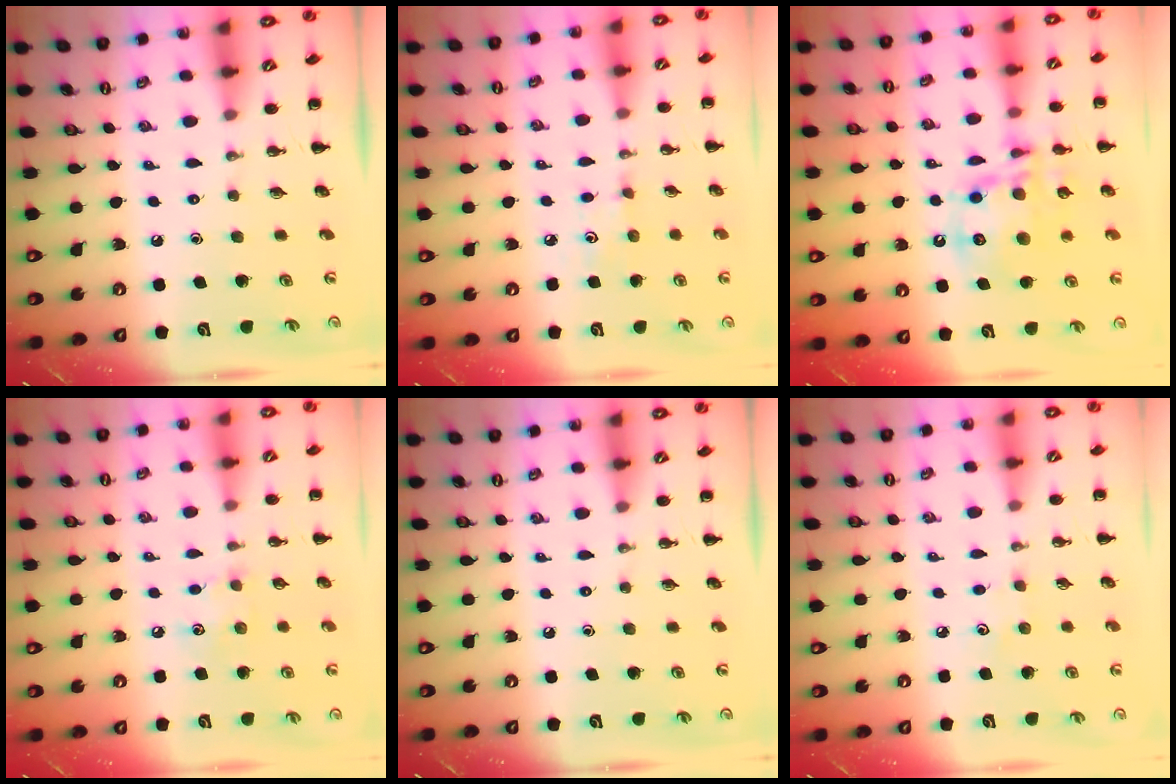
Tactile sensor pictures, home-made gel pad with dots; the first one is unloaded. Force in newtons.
{"total": 4.4, "press": 4.1, "slide": 1.4}
{"total": 13.9, "press": 13.6, "slide": 2.8}
{"total": 6.2, "press": 6.1, "slide": 1.2}
{"total": 0.0}
{"total": 3.0, "press": 2.9, "slide": 0.8}